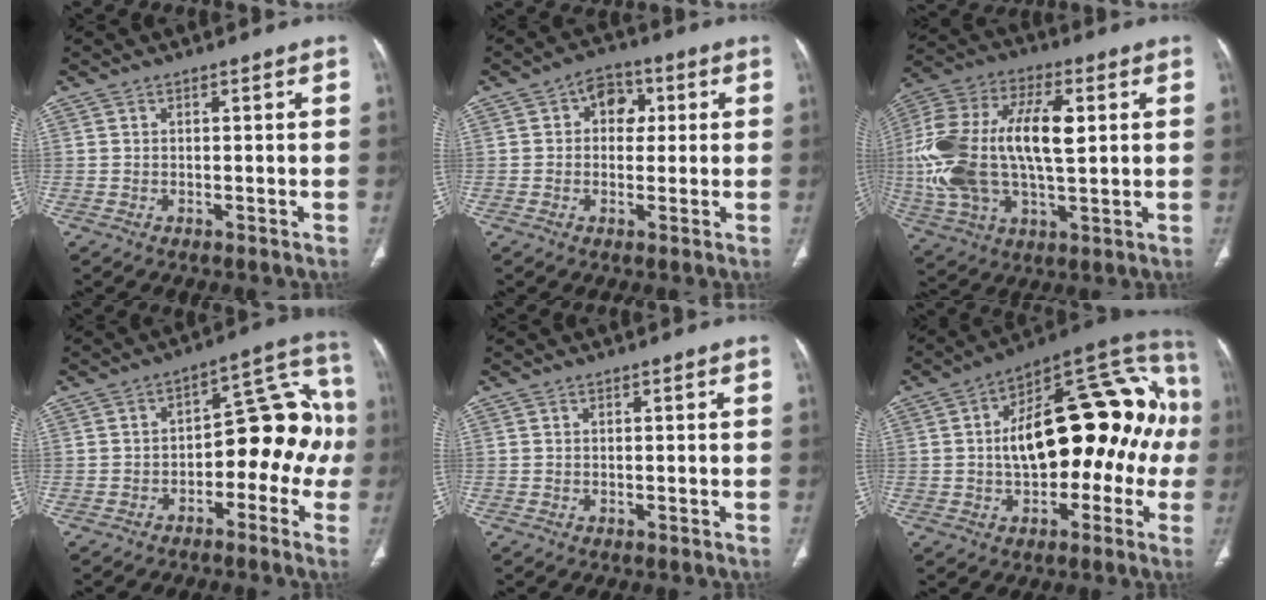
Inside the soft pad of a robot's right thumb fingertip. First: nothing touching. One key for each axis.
{"total": 6.1, "fx": 1.3, "fy": 4.7, "fz": 3.7, "tx": -0.012, "ty": 0.009, "tz": 0.011}
{"total": 23.4, "fx": 2.0, "fy": 11.9, "fz": 20.1, "tx": -0.423, "ty": 0.013, "tz": 0.034}
{"total": 14.3, "fx": -3.2, "fy": 8.4, "fz": 11.1, "tx": -0.098, "ty": 0.060, "tz": -0.049}
{"total": 0.0}
{"total": 26.4, "fx": 0.4, "fy": 13.3, "fz": 22.8, "tx": -0.309, "ty": 0.059, "tz": -0.001}